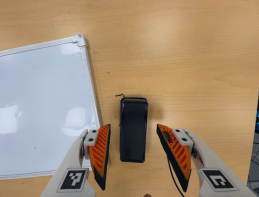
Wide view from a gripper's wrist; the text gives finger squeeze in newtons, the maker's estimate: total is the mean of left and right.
{"total": 0.0}